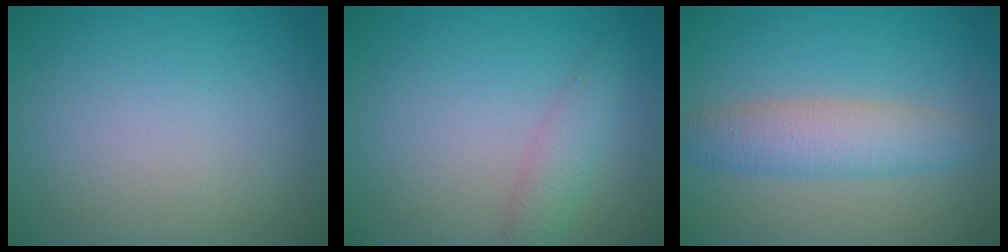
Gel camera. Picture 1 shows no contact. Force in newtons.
{"total": 2.2, "press": 2.2, "slide": 0.1}
{"total": 4.0, "press": 4.0, "slide": 0.0}